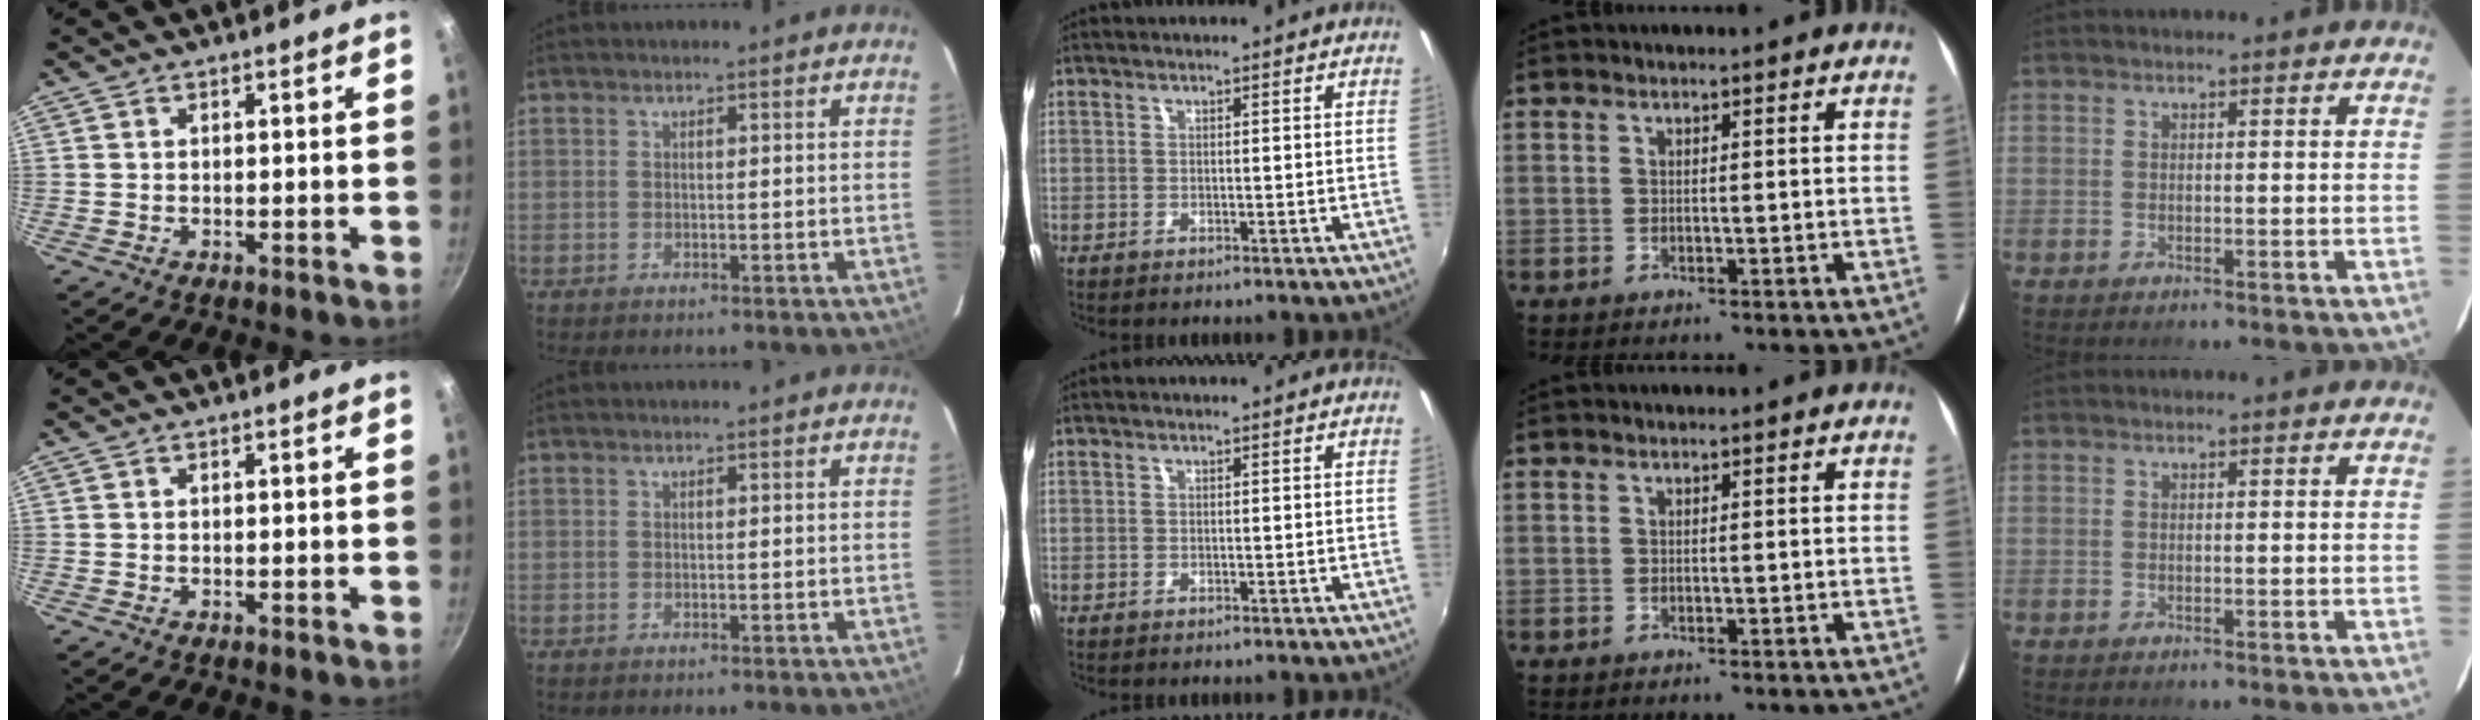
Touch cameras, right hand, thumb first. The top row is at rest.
{}